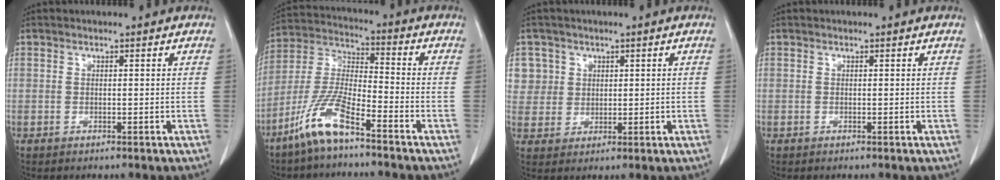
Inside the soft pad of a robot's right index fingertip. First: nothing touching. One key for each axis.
{"total": 10.4, "fx": -7.1, "fy": 1.5, "fz": 7.5, "tx": -0.167, "ty": -0.013, "tz": -0.147}
{"total": 5.4, "fx": 2.0, "fy": 5.0, "fz": -0.1, "tx": 0.016, "ty": 0.009, "tz": 0.045}
{"total": 0.0}